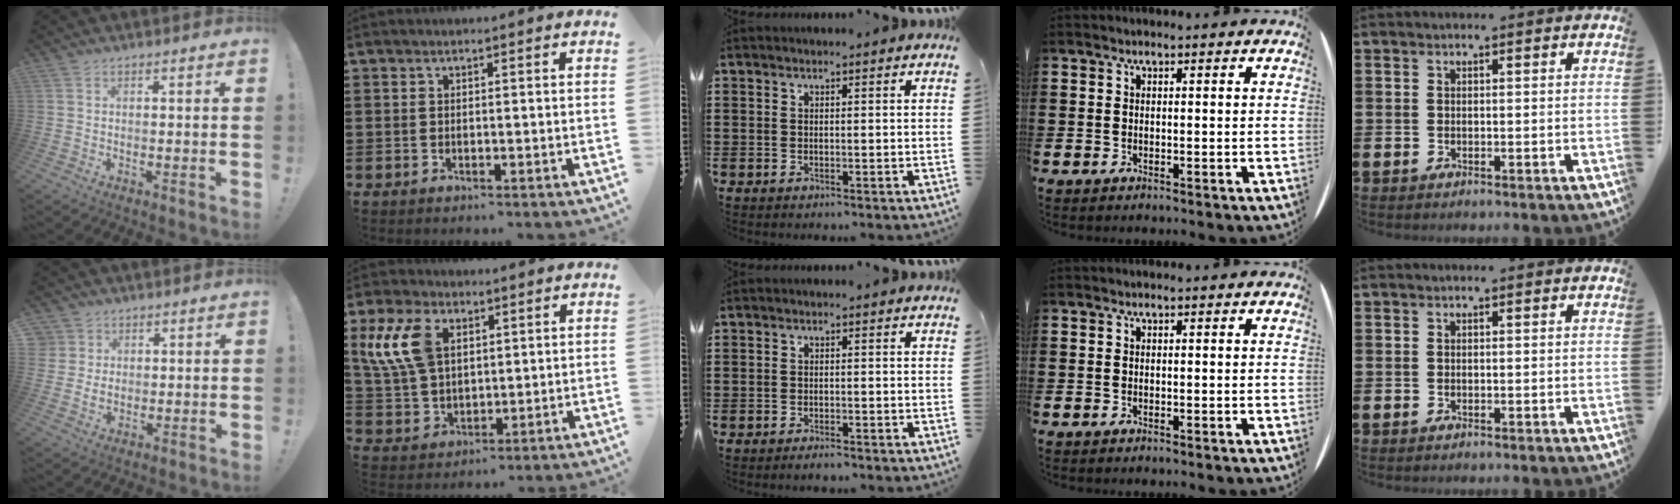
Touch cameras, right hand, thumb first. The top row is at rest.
{"thumb": {"total": 4.1, "force": [1.5, 3.7, 0.8], "torque": [-0.020, -0.005, 0.028]}, "index": {"total": 9.8, "force": [3.9, 6.1, 6.6], "torque": [-0.175, 0.008, 0.069]}, "middle": {"total": 1.0, "force": [-0.9, 0.1, 0.3], "torque": [-0.009, -0.004, -0.016]}}